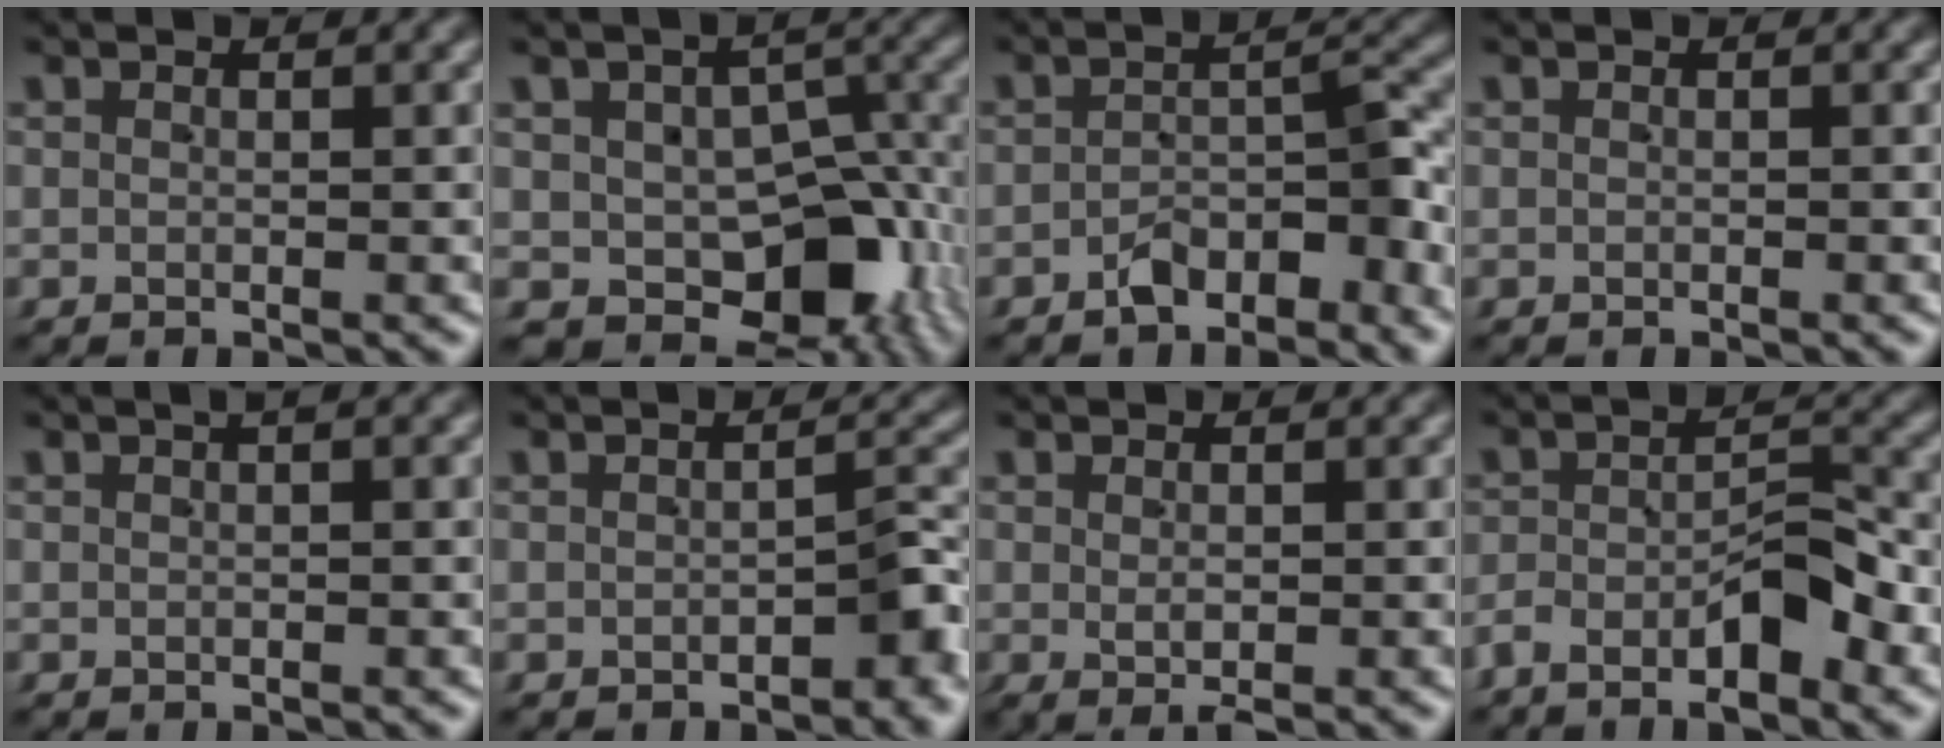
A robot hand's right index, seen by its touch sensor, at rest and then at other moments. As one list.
[{"total": 12.6, "force": [-3.9, 9.4, 7.4], "torque": [-0.123, -0.078, -0.027]}, {"total": 4.4, "force": [-3.6, 1.0, 2.3], "torque": [-0.025, 0.010, -0.061]}, {"total": 0.0}, {"total": 1.1, "force": [0.4, 0.3, 0.9], "torque": [-0.009, 0.012, 0.003]}, {"total": 2.6, "force": [-1.7, 0.9, 1.7], "torque": [-0.016, 0.002, -0.026]}, {"total": 1.6, "force": [-0.3, 0.4, 1.5], "torque": [-0.027, -0.007, 0.005]}, {"total": 4.1, "force": [-2.9, 1.6, 2.4], "torque": [-0.031, 0.003, -0.053]}]